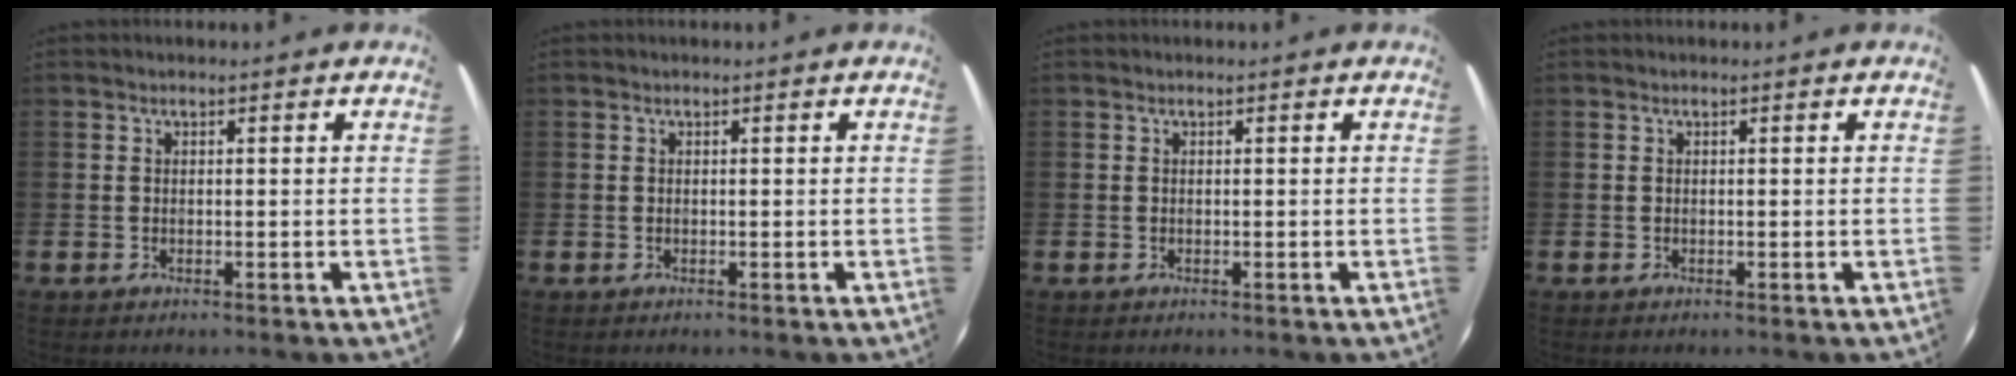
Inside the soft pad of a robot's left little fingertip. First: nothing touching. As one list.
[{"total": 0.0}, {"total": 0.0}, {"total": 0.0}]